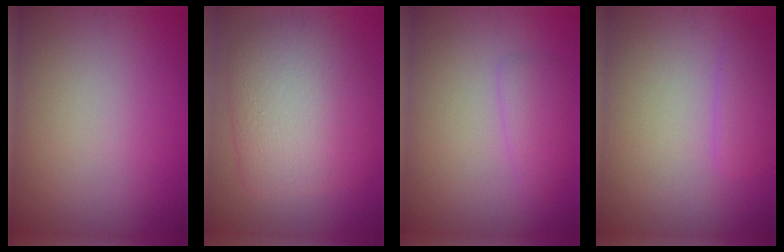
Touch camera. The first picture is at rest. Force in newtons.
{"total": 8.2, "press": 8.2, "slide": 0.3}
{"total": 1.9, "press": 1.9, "slide": 0.1}
{"total": 1.8, "press": 1.8, "slide": 0.2}